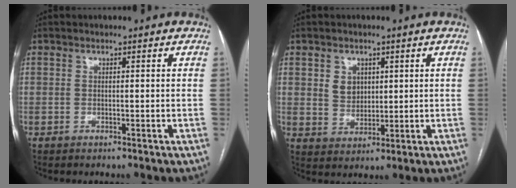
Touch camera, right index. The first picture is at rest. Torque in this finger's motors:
{"motor_torque": [0.08, 0.04, 0.07, 0.02]}